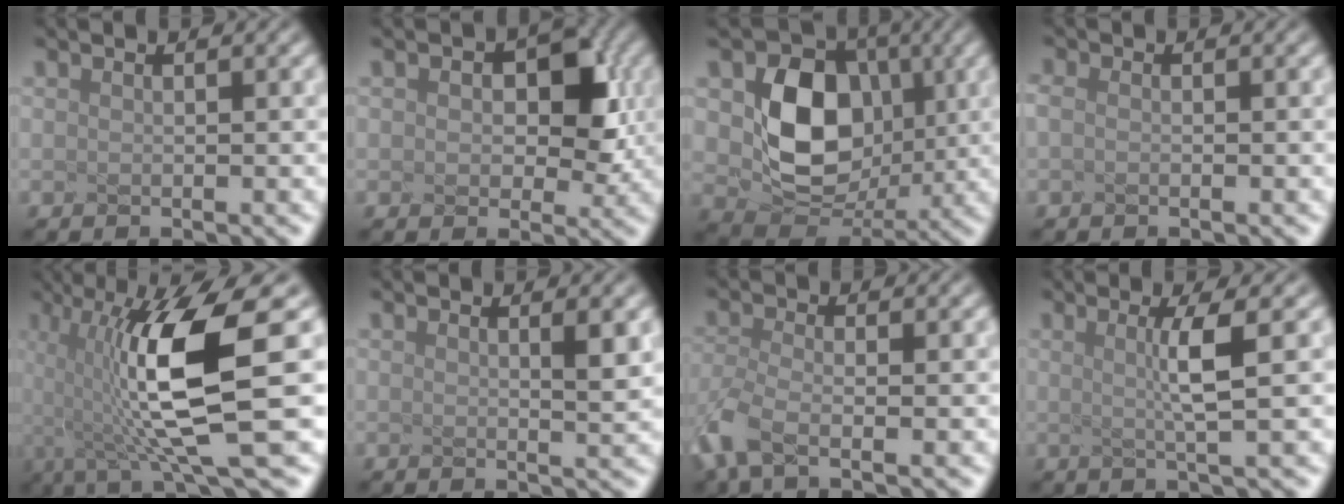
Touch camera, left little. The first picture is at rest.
{"total": 3.2, "force": [-0.2, 2.0, 2.4], "torque": [-0.069, -0.009, 0.033]}
{"total": 7.0, "force": [-0.6, 5.5, 4.2], "torque": [-0.112, -0.020, 0.037]}
{"total": 0.6, "force": [-0.6, -0.1, 0.0], "torque": [-0.016, 0.002, 0.002]}
{"total": 9.7, "force": [-1.5, 1.6, 9.4], "torque": [-0.194, -0.013, 0.013]}
{"total": 1.1, "force": [-0.1, -0.3, 1.0], "torque": [-0.030, 0.000, 0.025]}
{"total": 3.5, "force": [-3.0, -0.2, 1.8], "torque": [-0.078, -0.018, -0.028]}
{"total": 2.4, "force": [-0.9, -0.9, 2.1], "torque": [-0.072, -0.003, 0.024]}